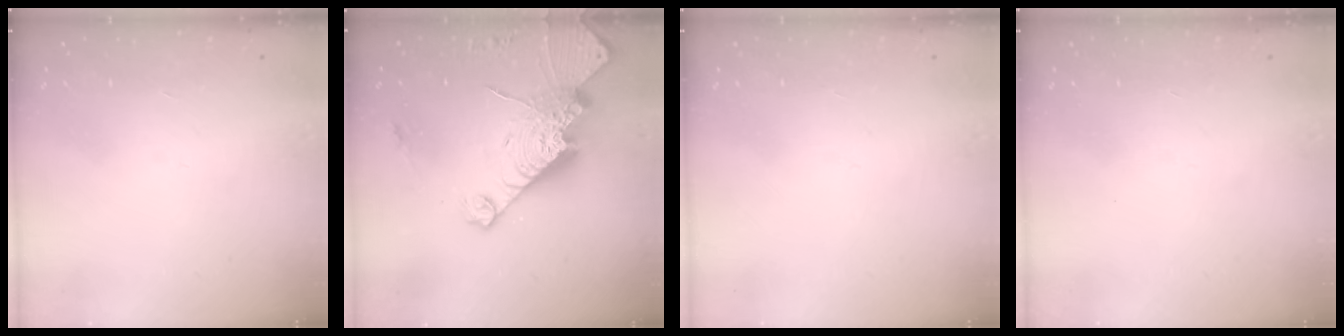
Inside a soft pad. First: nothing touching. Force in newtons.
{"total": 19.3, "press": 19.3, "slide": 1.6}
{"total": 0.0}
{"total": 0.0}